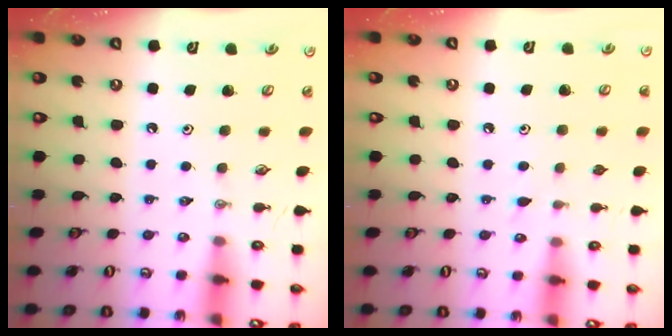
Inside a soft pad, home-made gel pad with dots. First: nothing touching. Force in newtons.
{"total": 4.1, "press": 4.0, "slide": 0.3}